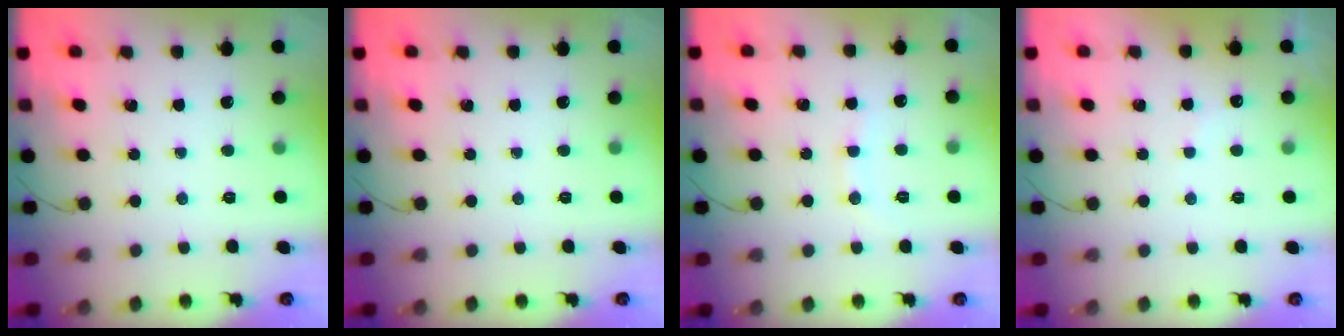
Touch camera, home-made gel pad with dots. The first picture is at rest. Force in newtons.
{"total": 0.0}
{"total": 4.8, "press": 4.6, "slide": 1.2}
{"total": 5.2, "press": 5.1, "slide": 0.8}